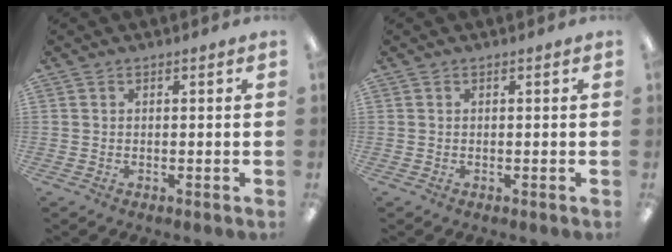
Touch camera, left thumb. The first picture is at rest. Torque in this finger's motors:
{"motor_torque": [-0.04, 0.04, 0.11, -0.11, 0.00]}